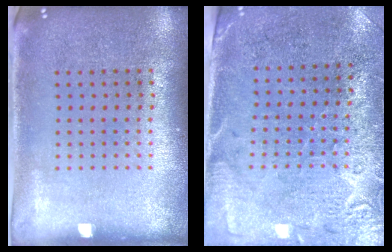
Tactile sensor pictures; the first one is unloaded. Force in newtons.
{"total": 2.7, "press": 2.4, "slide": 1.2}